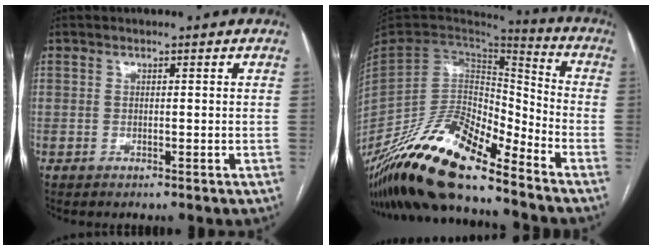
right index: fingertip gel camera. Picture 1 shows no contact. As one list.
[{"total": 21.1, "force": [-16.1, 4.2, 12.9], "torque": [-0.271, -0.010, -0.305]}]